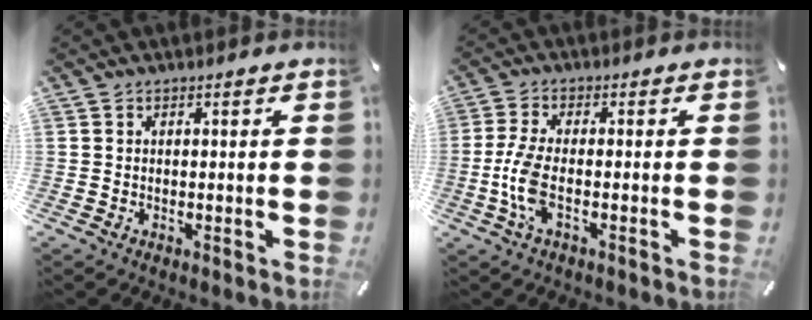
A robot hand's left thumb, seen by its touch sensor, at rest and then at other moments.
{"total": 7.5, "force": [-1.7, 2.3, 6.9], "torque": [-0.156, -0.014, -0.033]}